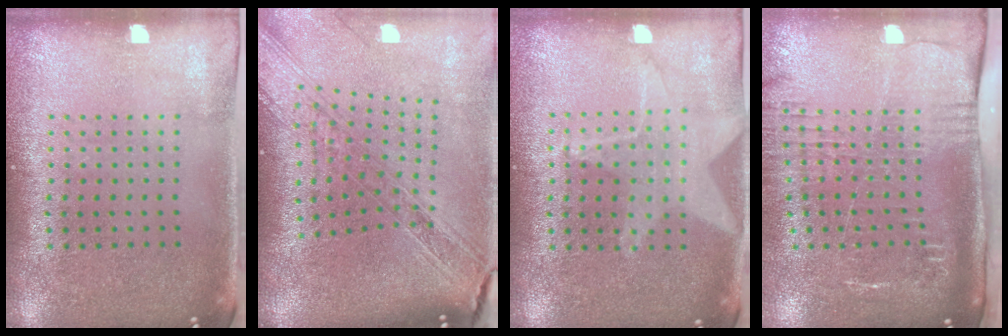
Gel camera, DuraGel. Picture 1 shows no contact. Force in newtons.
{"total": 2.5, "press": 2.1, "slide": 1.4}
{"total": 1.5, "press": 1.4, "slide": 0.5}
{"total": 2.6, "press": 2.0, "slide": 1.7}